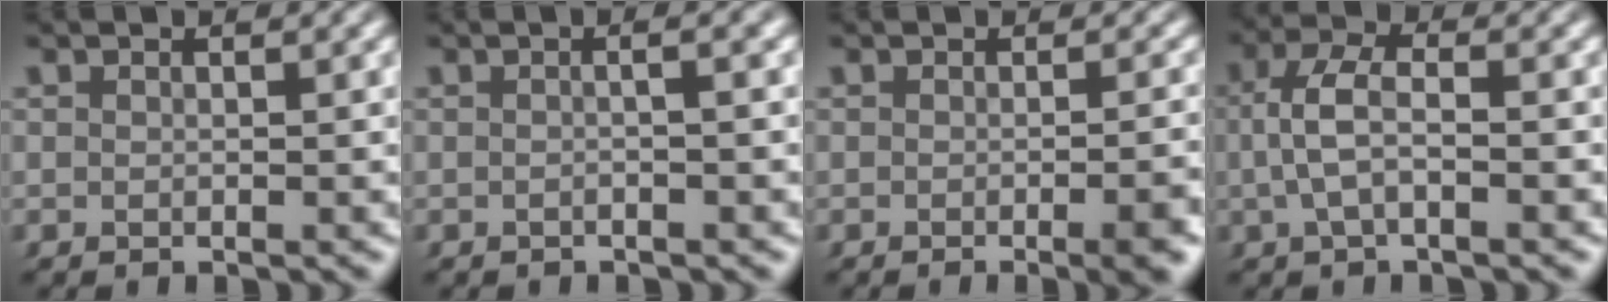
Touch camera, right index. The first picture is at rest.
{"total": 1.6, "force": [-0.4, -0.1, 1.6], "torque": [-0.021, 0.010, -0.011]}
{"total": 2.8, "force": [-1.2, 0.3, 2.5], "torque": [-0.025, 0.009, -0.028]}
{"total": 3.9, "force": [-0.2, 1.9, 3.4], "torque": [-0.074, 0.004, -0.011]}